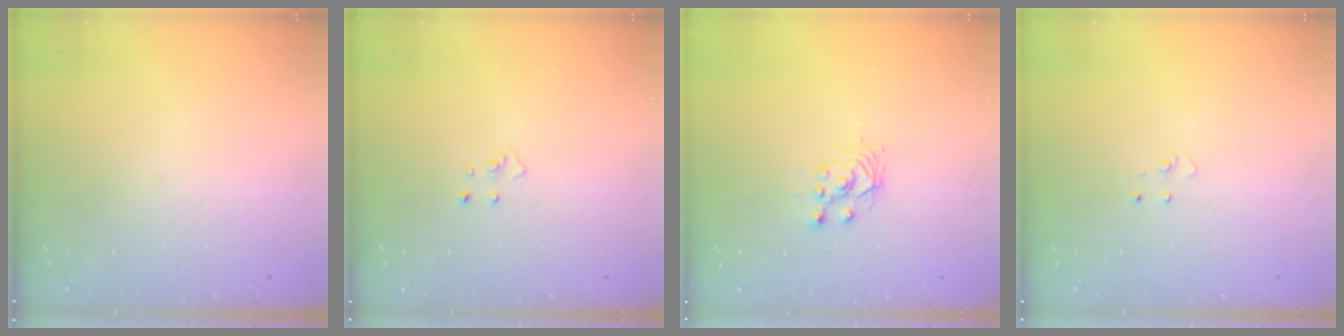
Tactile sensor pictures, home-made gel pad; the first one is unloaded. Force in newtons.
{"total": 3.6, "press": 3.6, "slide": 0.3}
{"total": 3.1, "press": 3.0, "slide": 0.3}
{"total": 2.9, "press": 2.9, "slide": 0.2}